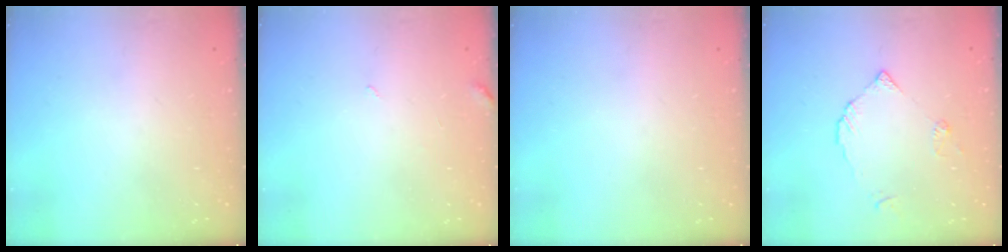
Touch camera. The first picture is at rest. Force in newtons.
{"total": 3.6, "press": 3.6, "slide": 0.3}
{"total": 0.0}
{"total": 4.0, "press": 4.0, "slide": 0.4}